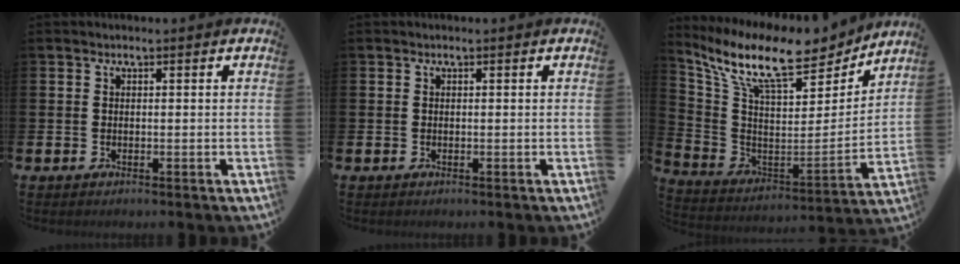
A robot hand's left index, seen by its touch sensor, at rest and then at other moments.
{"total": 0.0}
{"total": 12.8, "force": [10.5, 3.6, 6.3], "torque": [-0.154, -0.070, 0.179]}